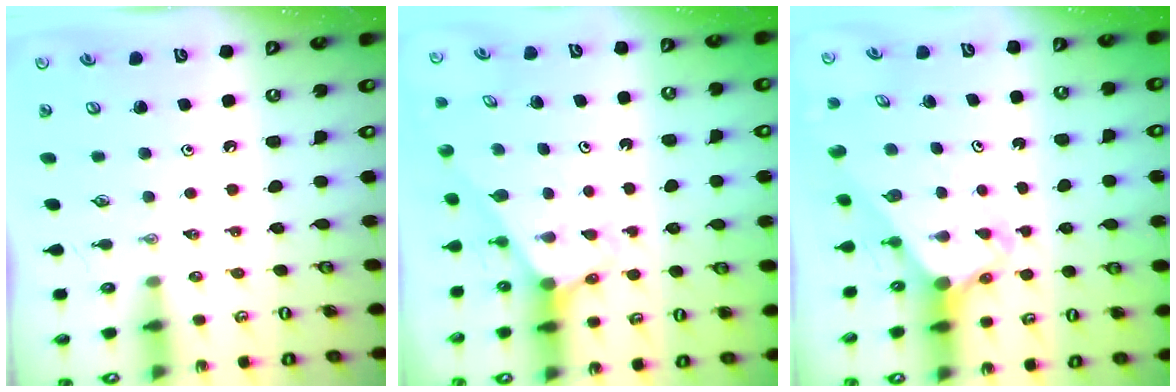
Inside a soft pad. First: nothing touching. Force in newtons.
{"total": 2.6, "press": 2.6, "slide": 0.2}
{"total": 3.2, "press": 3.1, "slide": 0.2}